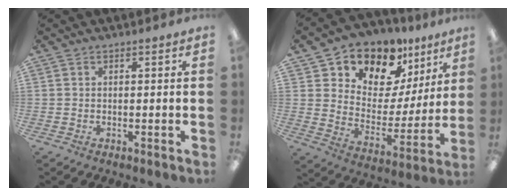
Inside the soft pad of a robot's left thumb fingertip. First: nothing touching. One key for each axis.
{"total": 12.4, "fx": 10.0, "fy": 6.9, "fz": 2.5, "tx": -0.060, "ty": -0.088, "tz": 0.186}